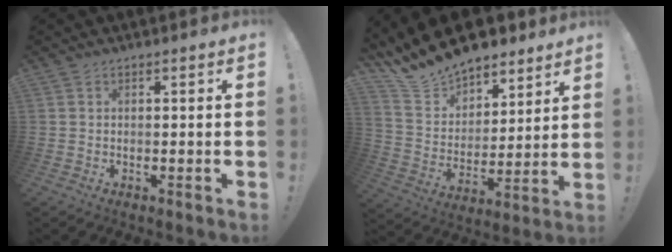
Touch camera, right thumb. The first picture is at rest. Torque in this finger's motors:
{"motor_torque": [-0.43, 1.09, 0.36, 0.36, 0.03]}